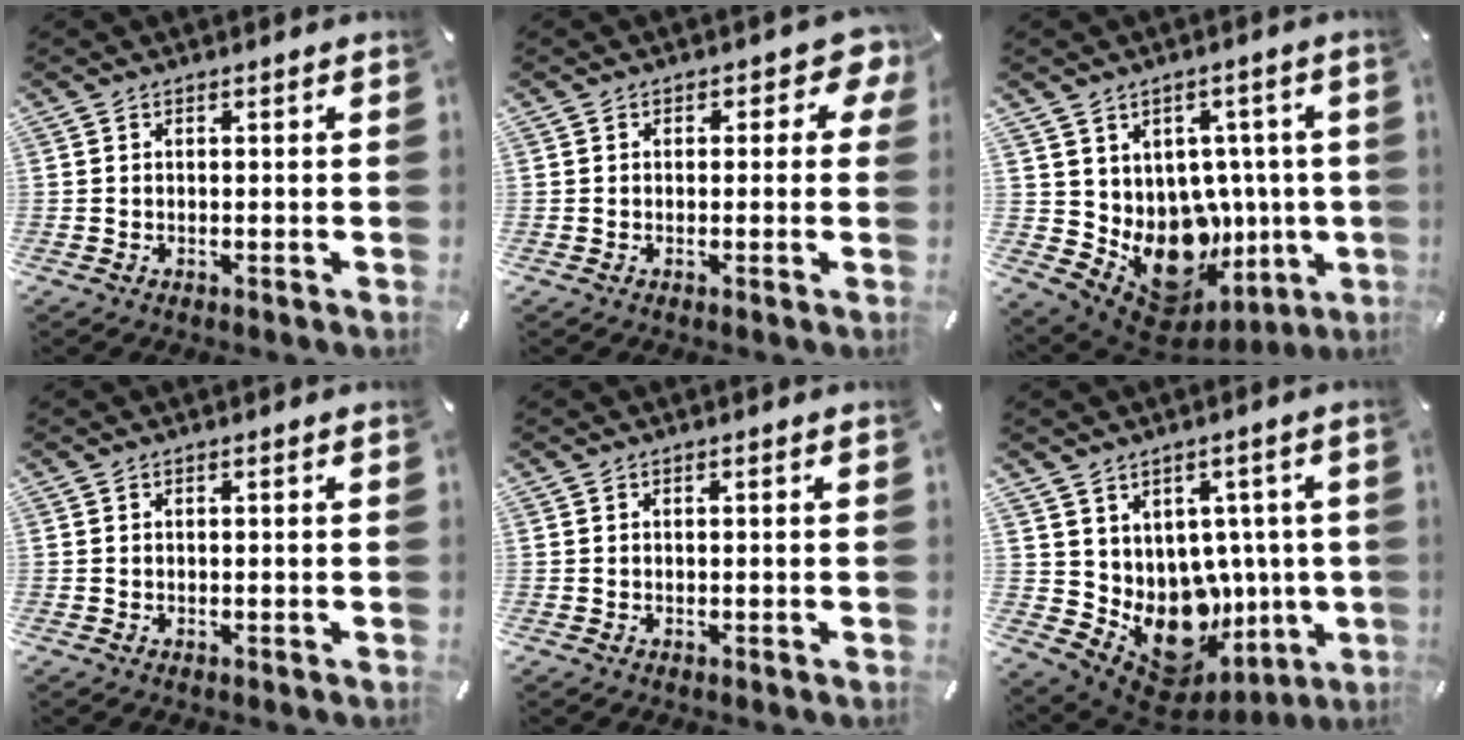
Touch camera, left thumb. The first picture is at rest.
{"total": 4.2, "force": [1.3, 2.6, 3.0], "torque": [-0.031, 0.000, 0.015]}
{"total": 14.7, "force": [-2.2, 11.8, 8.5], "torque": [-0.121, -0.030, -0.011]}
{"total": 0.0}
{"total": 0.0}
{"total": 13.7, "force": [-2.1, 11.1, 7.8], "torque": [-0.123, -0.036, -0.016]}